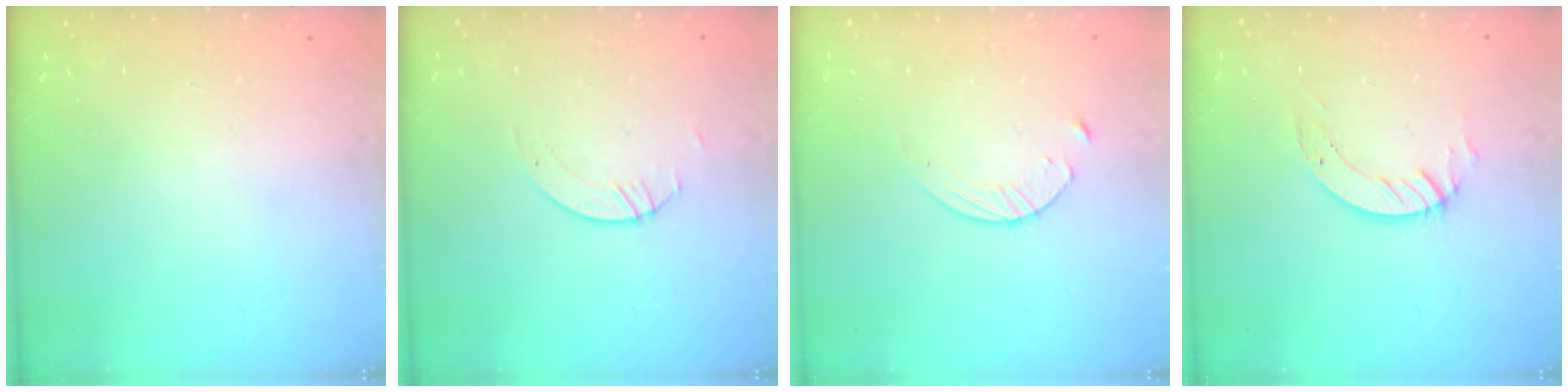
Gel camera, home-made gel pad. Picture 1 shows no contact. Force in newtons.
{"total": 1.1, "press": 1.1, "slide": 0.1}
{"total": 4.3, "press": 4.3, "slide": 0.5}
{"total": 3.4, "press": 3.4, "slide": 0.1}